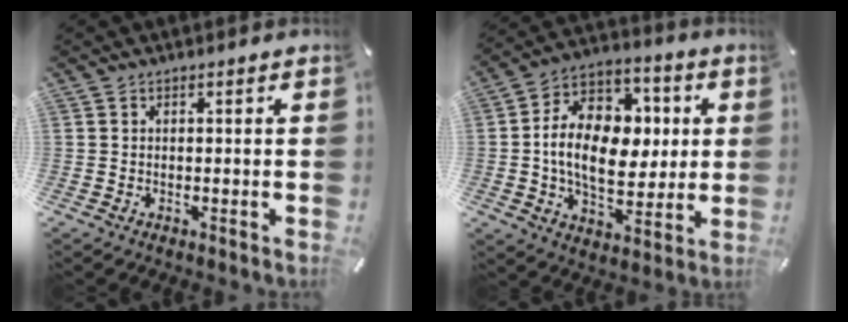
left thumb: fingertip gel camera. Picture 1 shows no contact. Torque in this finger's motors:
{"motor_torque": [2.40, 2.60, 1.75, -0.99, 0.59]}